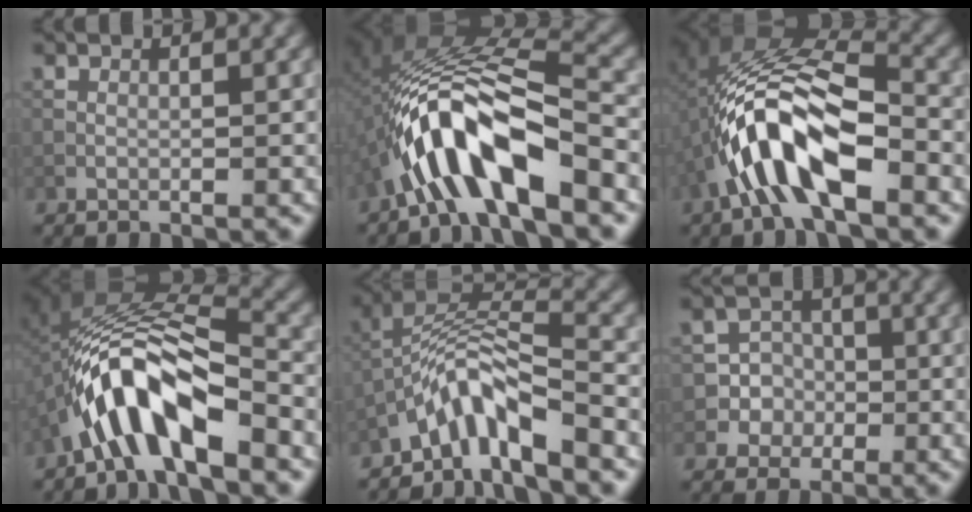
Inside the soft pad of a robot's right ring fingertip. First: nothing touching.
{"total": 10.0, "force": [-5.0, 2.8, 8.2], "torque": [-0.151, 0.019, -0.088]}
{"total": 9.2, "force": [-3.6, 3.5, 7.7], "torque": [-0.149, 0.020, -0.063]}
{"total": 8.1, "force": [-4.2, 2.4, 6.5], "torque": [-0.113, 0.018, -0.072]}
{"total": 5.4, "force": [-3.8, 1.3, 3.6], "torque": [-0.066, 0.009, -0.073]}
{"total": 4.3, "force": [-1.4, 4.1, -0.1], "torque": [0.024, 0.013, -0.032]}